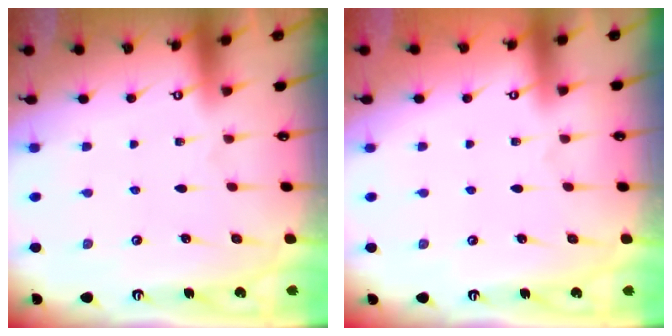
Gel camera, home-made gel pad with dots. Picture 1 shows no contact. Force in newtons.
{"total": 0.0}